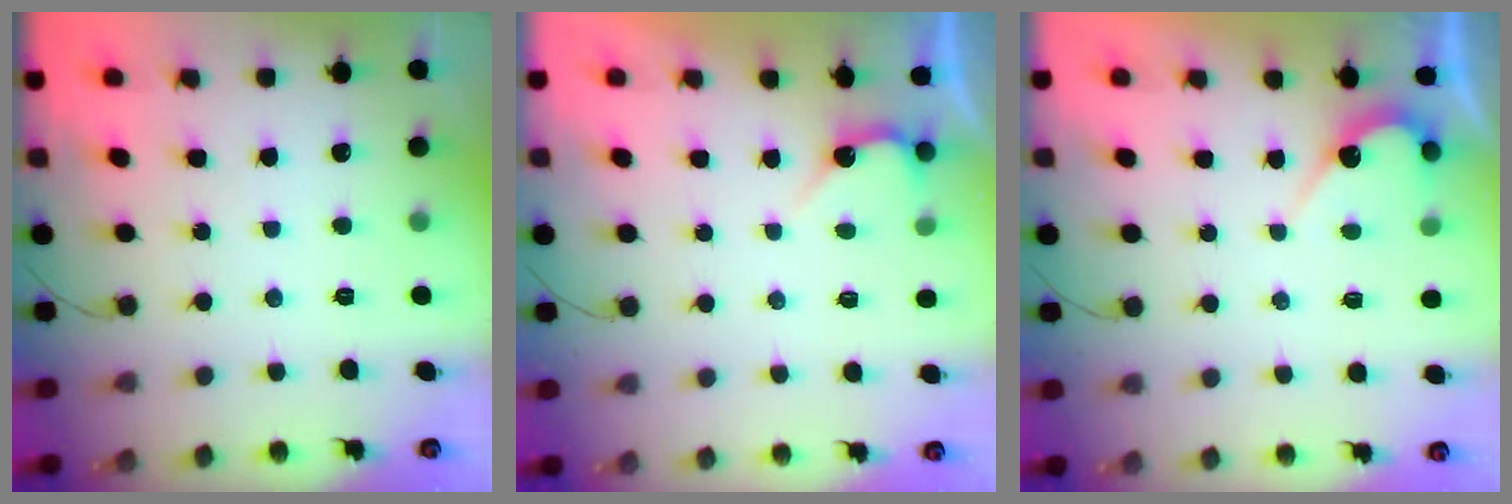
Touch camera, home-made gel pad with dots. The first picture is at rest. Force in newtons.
{"total": 2.8, "press": 2.8, "slide": 0.2}
{"total": 5.5, "press": 5.5, "slide": 0.4}